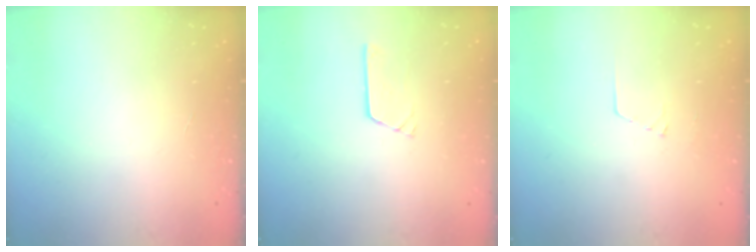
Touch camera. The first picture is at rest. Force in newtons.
{"total": 2.6, "press": 2.6, "slide": 0.2}
{"total": 3.7, "press": 3.7, "slide": 0.2}